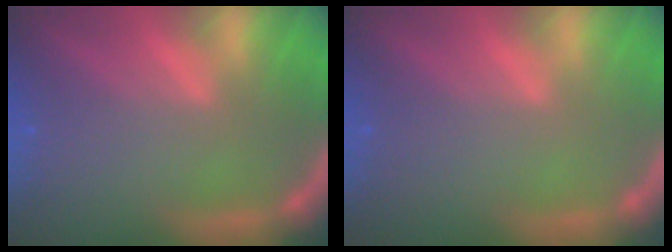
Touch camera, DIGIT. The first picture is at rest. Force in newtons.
{"total": 0.0}